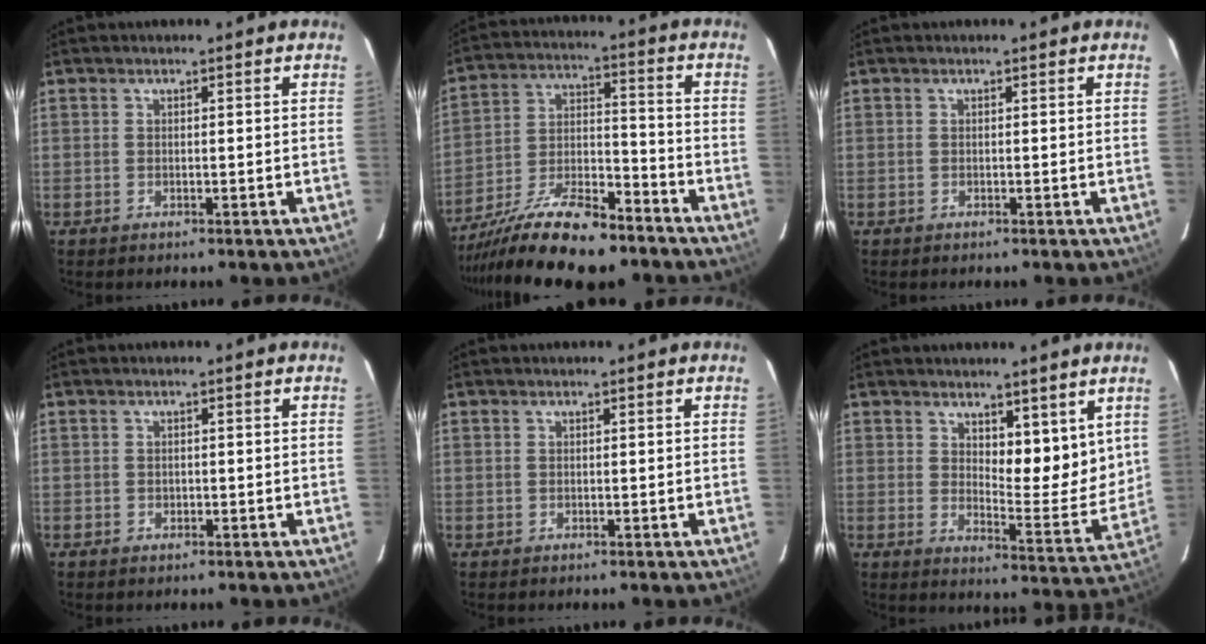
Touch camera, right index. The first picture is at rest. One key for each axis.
{"total": 16.0, "fx": -13.2, "fy": 3.1, "fz": 8.6, "tx": -0.169, "ty": -0.004, "tz": -0.236}
{"total": 0.0}
{"total": 0.6, "fx": -0.3, "fy": 0.5, "fz": 0.2, "tx": -0.004, "ty": 0.003, "tz": -0.003}
{"total": 0.0}
{"total": 8.4, "fx": 4.6, "fy": 3.2, "fz": 6.2, "tx": -0.082, "ty": -0.019, "tz": 0.081}